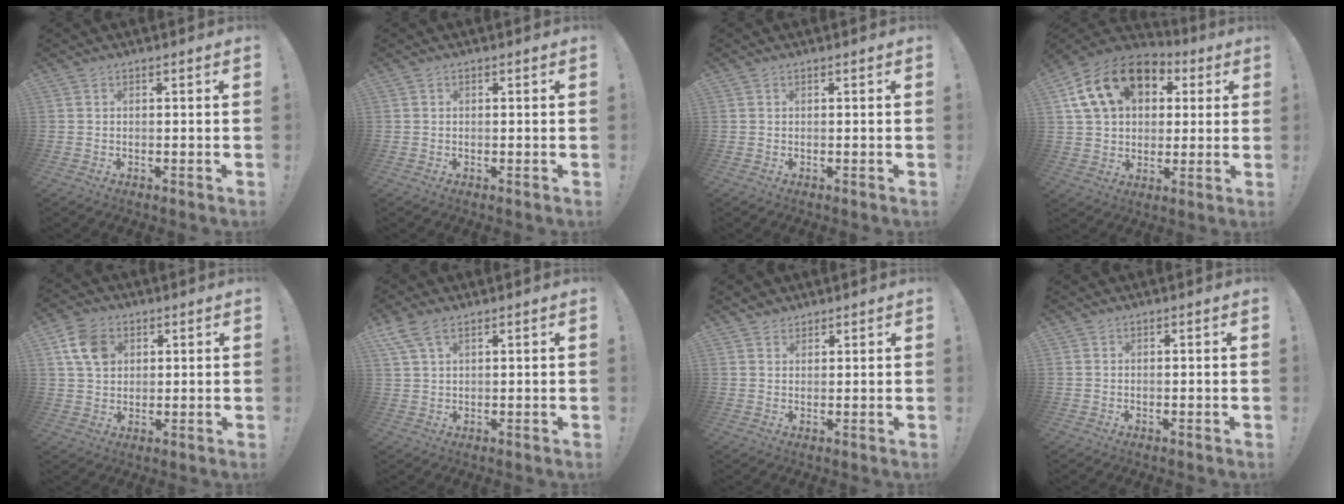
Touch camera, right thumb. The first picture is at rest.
{"total": 0.0}
{"total": 0.0}
{"total": 19.4, "force": [7.2, 13.9, 11.5], "torque": [-0.191, -0.003, 0.140]}
{"total": 9.7, "force": [3.8, 7.3, 5.2], "torque": [-0.091, -0.004, 0.076]}
{"total": 6.2, "force": [3.7, 3.0, 4.0], "torque": [-0.087, -0.002, 0.076]}
{"total": 2.7, "force": [1.9, 1.9, 0.2], "torque": [0.004, -0.009, 0.035]}
{"total": 0.0}